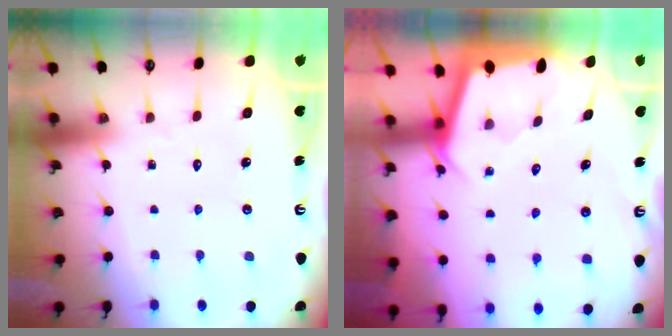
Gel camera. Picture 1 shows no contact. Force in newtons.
{"total": 2.0, "press": 1.9, "slide": 0.2}